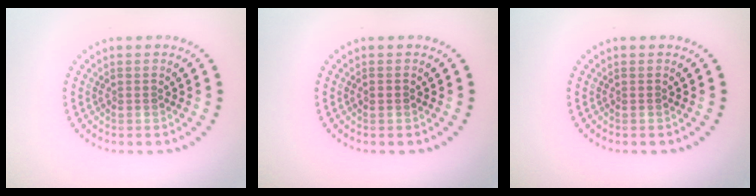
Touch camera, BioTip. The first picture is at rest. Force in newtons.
{"total": 0.7, "press": 0.7, "slide": 0.1}
{"total": 0.0}